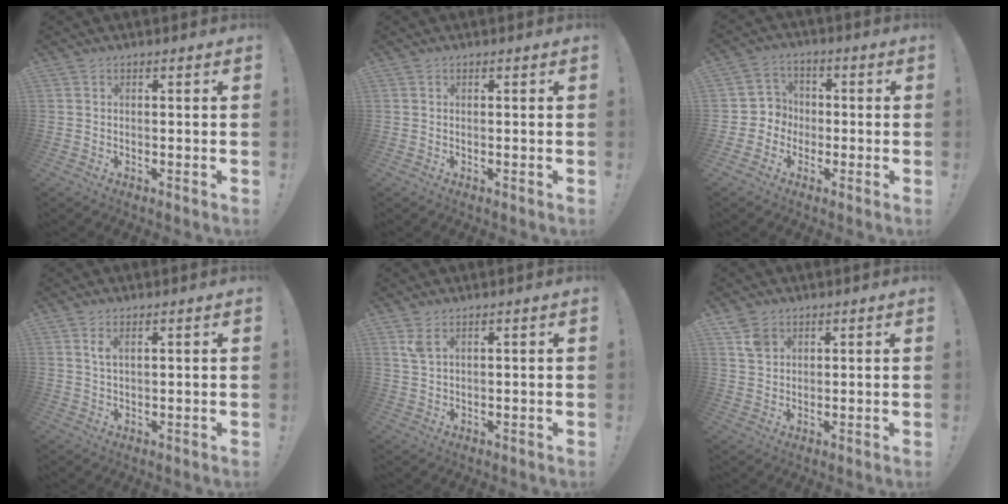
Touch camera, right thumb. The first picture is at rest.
{"total": 0.0}
{"total": 5.9, "force": [-1.7, 5.7, 0.7], "torque": [-0.012, 0.020, -0.027]}
{"total": 2.4, "force": [1.5, 0.6, 1.8], "torque": [-0.033, -0.006, 0.024]}
{"total": 3.2, "force": [2.1, 0.9, 2.2], "torque": [-0.047, -0.008, 0.038]}
{"total": 4.5, "force": [2.9, 2.8, 1.9], "torque": [-0.026, -0.013, 0.056]}